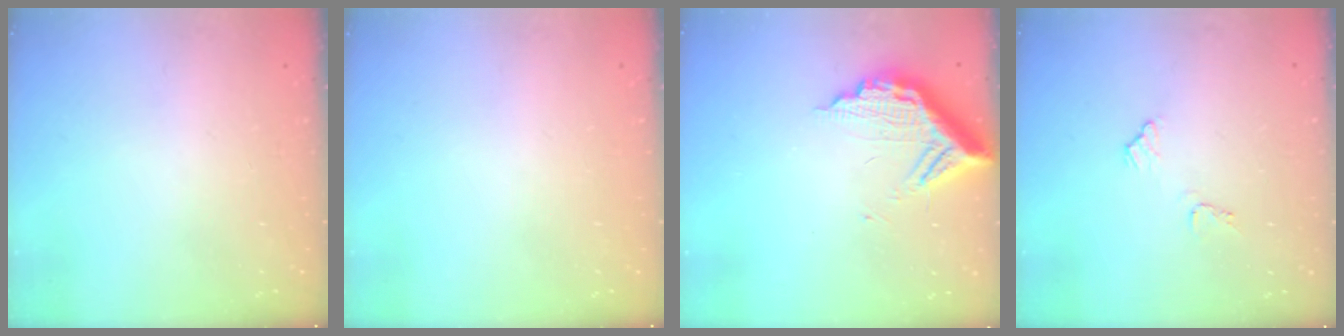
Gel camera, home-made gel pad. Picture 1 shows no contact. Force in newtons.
{"total": 0.0}
{"total": 12.0, "press": 12.0, "slide": 1.1}
{"total": 6.8, "press": 6.8, "slide": 0.5}